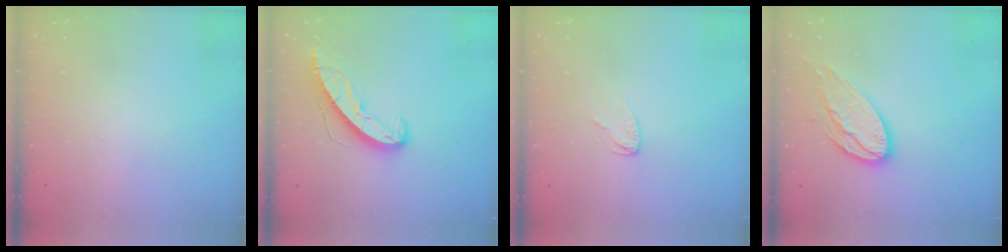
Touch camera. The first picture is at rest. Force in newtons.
{"total": 9.1, "press": 9.1, "slide": 0.2}
{"total": 3.0, "press": 3.0, "slide": 0.3}
{"total": 12.9, "press": 12.9, "slide": 1.0}